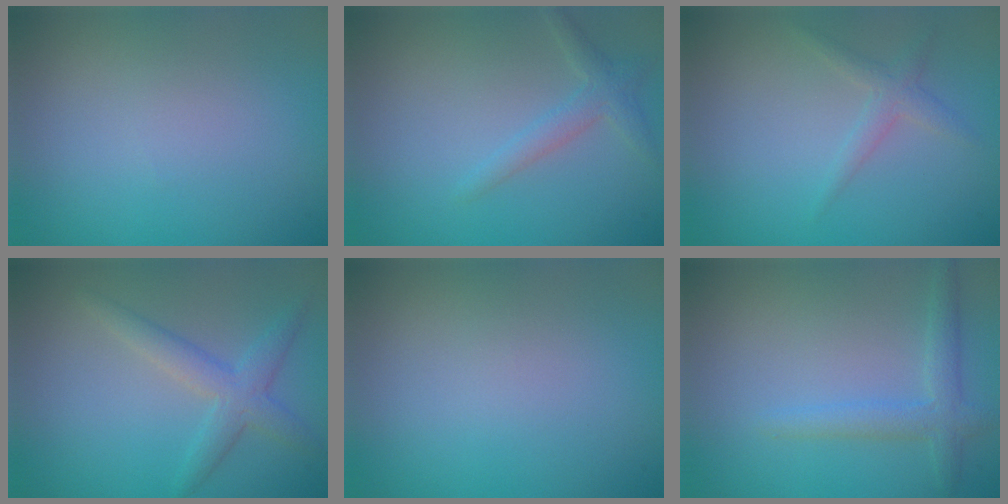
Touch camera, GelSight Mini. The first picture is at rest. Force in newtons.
{"total": 1.9, "press": 1.9, "slide": 0.1}
{"total": 1.6, "press": 1.6, "slide": 0.0}
{"total": 3.0, "press": 3.0, "slide": 0.1}
{"total": 0.0}
{"total": 2.4, "press": 2.4, "slide": 0.1}